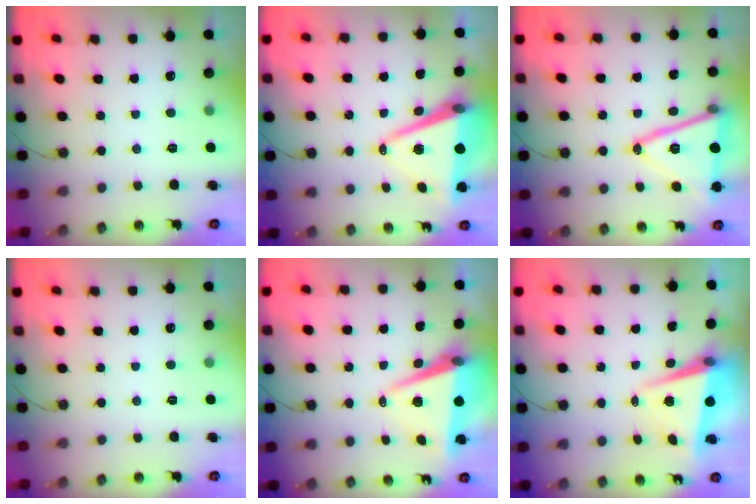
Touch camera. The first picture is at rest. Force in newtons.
{"total": 12.4, "press": 11.7, "slide": 4.1}
{"total": 18.6, "press": 18.3, "slide": 3.4}
{"total": 0.0}
{"total": 8.9, "press": 7.7, "slide": 4.4}
{"total": 6.8, "press": 6.8, "slide": 1.1}